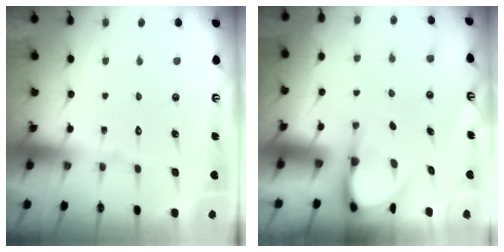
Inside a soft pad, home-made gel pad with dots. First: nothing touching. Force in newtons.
{"total": 4.8, "press": 4.8, "slide": 0.3}